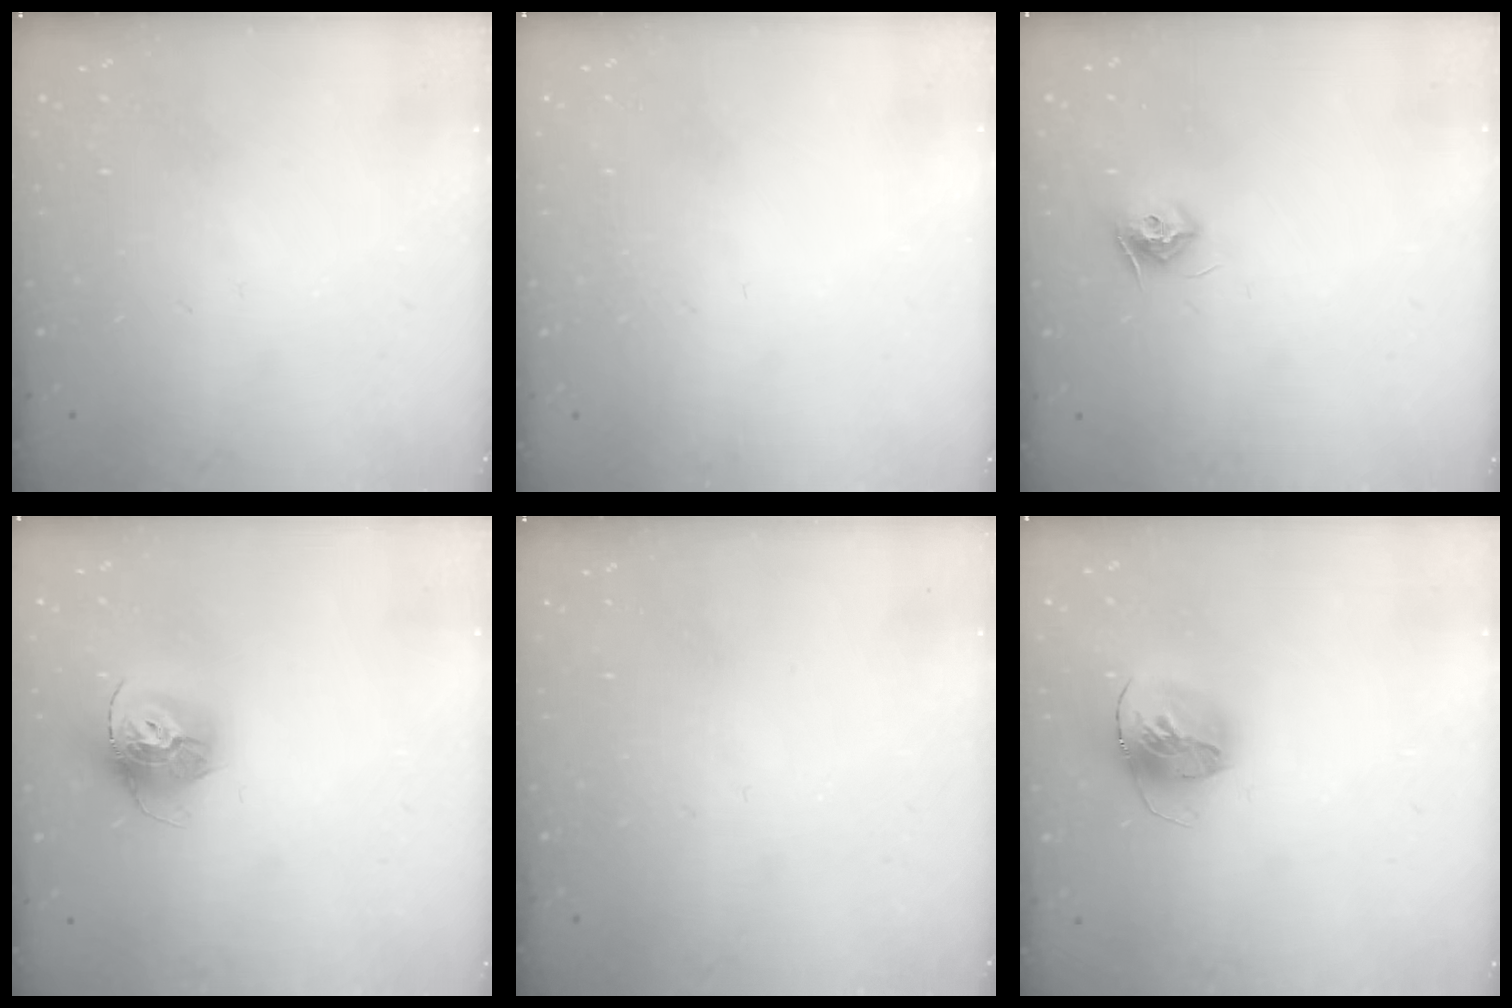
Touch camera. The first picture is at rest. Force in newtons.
{"total": 0.9, "press": 0.9, "slide": 0.1}
{"total": 8.2, "press": 8.2, "slide": 0.1}
{"total": 13.9, "press": 13.8, "slide": 1.4}
{"total": 0.0}
{"total": 15.4, "press": 15.3, "slide": 1.7}